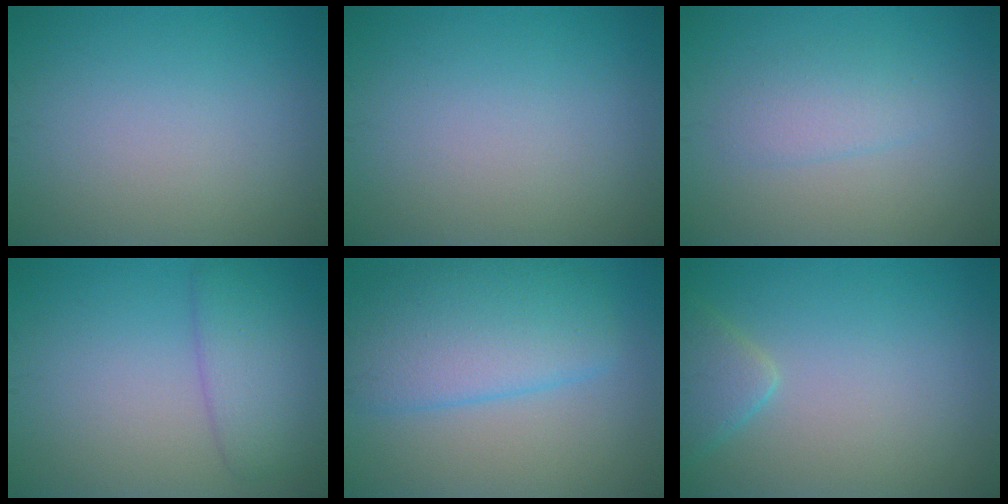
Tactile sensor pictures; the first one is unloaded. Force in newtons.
{"total": 0.0}
{"total": 2.0, "press": 1.9, "slide": 0.1}
{"total": 4.3, "press": 4.3, "slide": 0.2}
{"total": 6.8, "press": 6.8, "slide": 0.1}
{"total": 2.5, "press": 2.5, "slide": 0.2}